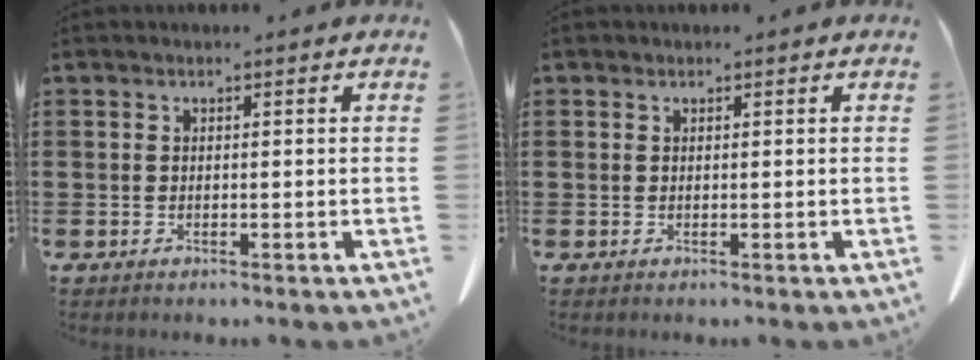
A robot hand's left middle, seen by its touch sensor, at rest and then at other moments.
{"total": 0.0}